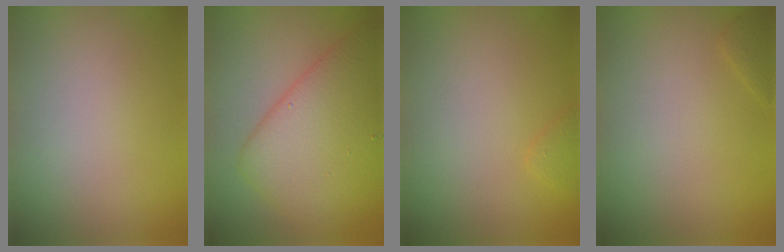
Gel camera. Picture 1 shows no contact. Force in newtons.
{"total": 7.5, "press": 7.5, "slide": 0.3}
{"total": 1.6, "press": 1.6, "slide": 0.2}
{"total": 0.7, "press": 0.7, "slide": 0.1}